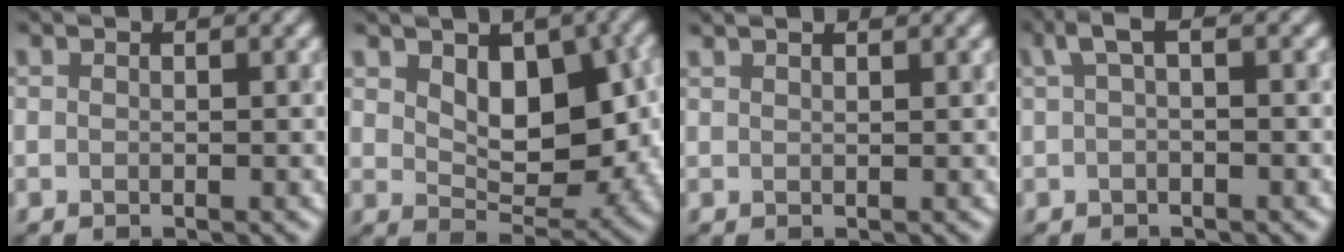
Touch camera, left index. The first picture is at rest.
{"total": 6.6, "force": [1.4, 3.9, 5.1], "torque": [-0.071, -0.009, 0.034]}
{"total": 0.9, "force": [0.9, -0.1, 0.0], "torque": [0.000, 0.003, 0.013]}
{"total": 1.5, "force": [0.4, 0.2, 1.4], "torque": [-0.024, 0.014, 0.009]}